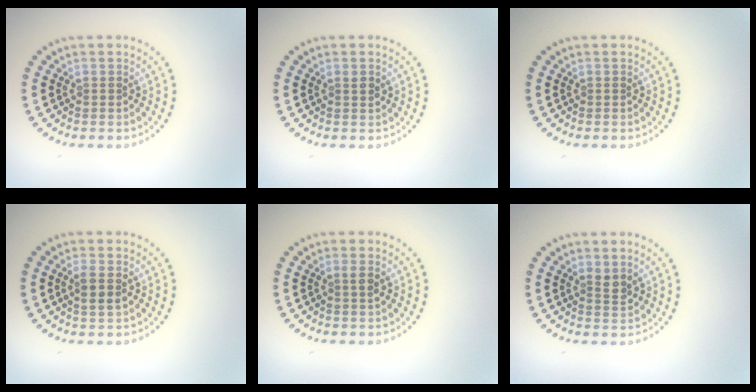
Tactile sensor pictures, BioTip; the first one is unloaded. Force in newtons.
{"total": 0.8, "press": 0.7, "slide": 0.2}
{"total": 0.0}
{"total": 1.9, "press": 1.8, "slide": 0.7}
{"total": 1.0, "press": 0.9, "slide": 0.4}
{"total": 1.4, "press": 1.1, "slide": 0.8}